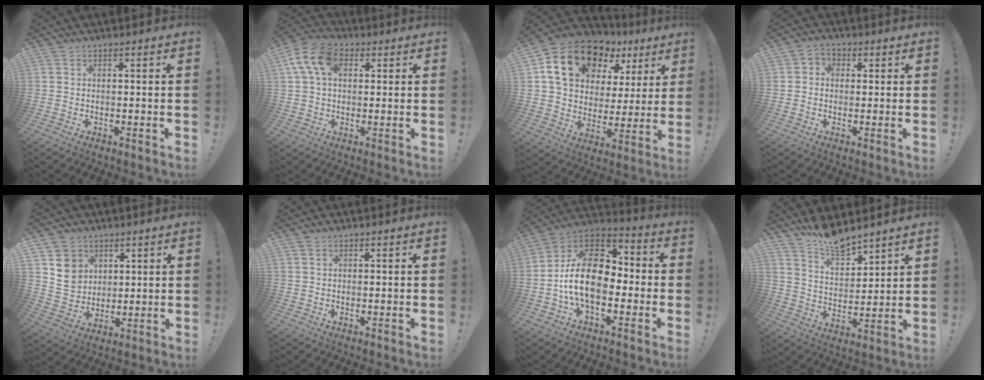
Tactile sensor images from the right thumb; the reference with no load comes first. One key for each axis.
{"total": 12.3, "fx": 3.7, "fy": 7.9, "fz": 8.7, "tx": -0.169, "ty": 0.008, "tz": 0.073}
{"total": 18.5, "fx": 10.5, "fy": 11.5, "fz": 9.9, "tx": -0.164, "ty": -0.047, "tz": 0.199}
{"total": 2.7, "fx": -0.9, "fy": 2.2, "fz": 1.2, "tx": -0.022, "ty": 0.013, "tz": -0.016}
{"total": 8.9, "fx": 4.6, "fy": 7.4, "fz": 1.7, "tx": -0.020, "ty": -0.034, "tz": 0.095}
{"total": 0.8, "fx": 0.5, "fy": 0.4, "fz": 0.3, "tx": -0.008, "ty": 0.003, "tz": 0.010}
{"total": 19.5, "fx": -1.9, "fy": 12.1, "fz": 15.1, "tx": -0.267, "ty": 0.022, "tz": -0.021}
{"total": 10.0, "fx": 9.3, "fy": 2.5, "fz": 2.7, "tx": -0.052, "ty": -0.075, "tz": 0.174}